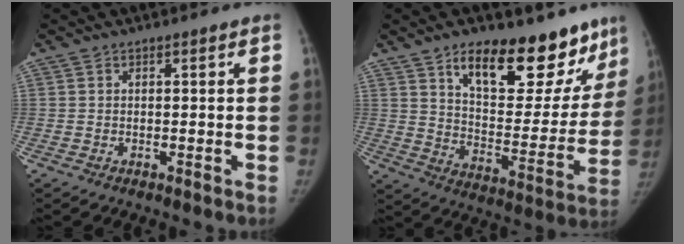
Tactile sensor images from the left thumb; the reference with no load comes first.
{"total": 23.3, "force": [15.5, 10.3, 13.9], "torque": [-0.136, -0.081, 0.233]}